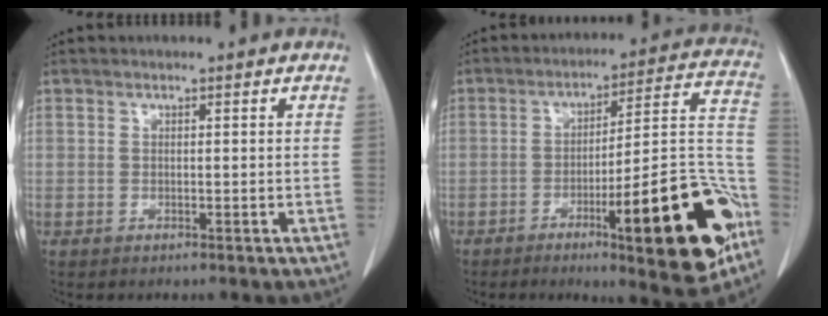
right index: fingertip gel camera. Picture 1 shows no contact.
{"total": 22.1, "force": [-9.4, 3.3, 19.7], "torque": [-0.198, 0.016, -0.126]}